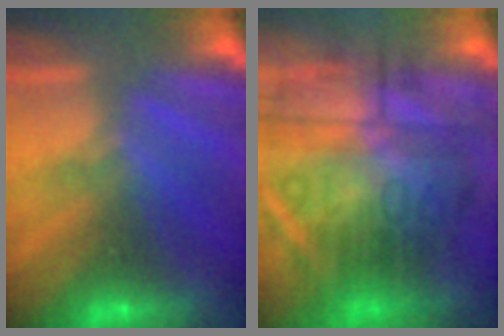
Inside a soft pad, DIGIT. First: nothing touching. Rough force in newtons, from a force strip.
{"total": 9.3}